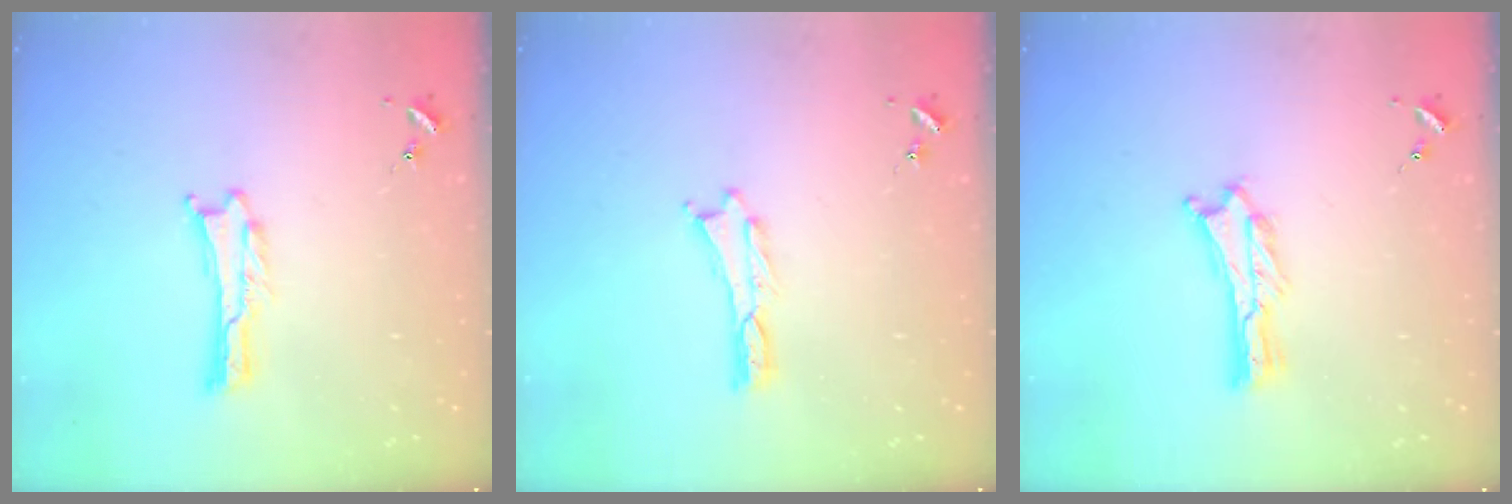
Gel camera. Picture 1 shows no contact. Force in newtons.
{"total": 0.0}
{"total": 0.8, "press": 0.7, "slide": 0.2}